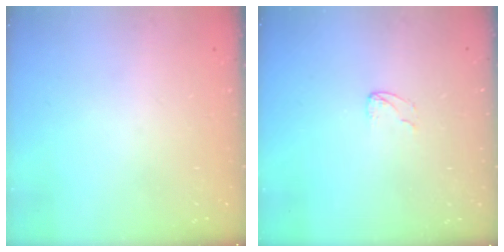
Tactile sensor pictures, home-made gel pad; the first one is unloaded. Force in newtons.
{"total": 3.6, "press": 3.6, "slide": 0.3}